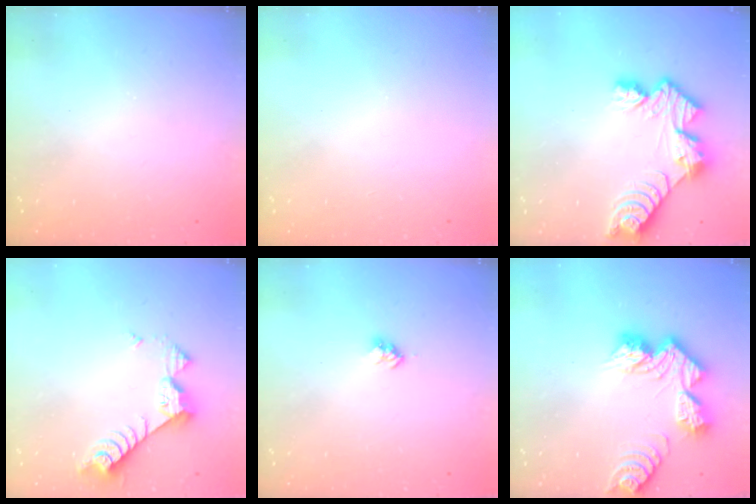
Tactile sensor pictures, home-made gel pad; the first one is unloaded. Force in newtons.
{"total": 0.0}
{"total": 10.3, "press": 10.3, "slide": 1.0}
{"total": 8.6, "press": 8.5, "slide": 0.8}
{"total": 2.8, "press": 2.8, "slide": 0.4}
{"total": 13.0, "press": 13.0, "slide": 1.1}